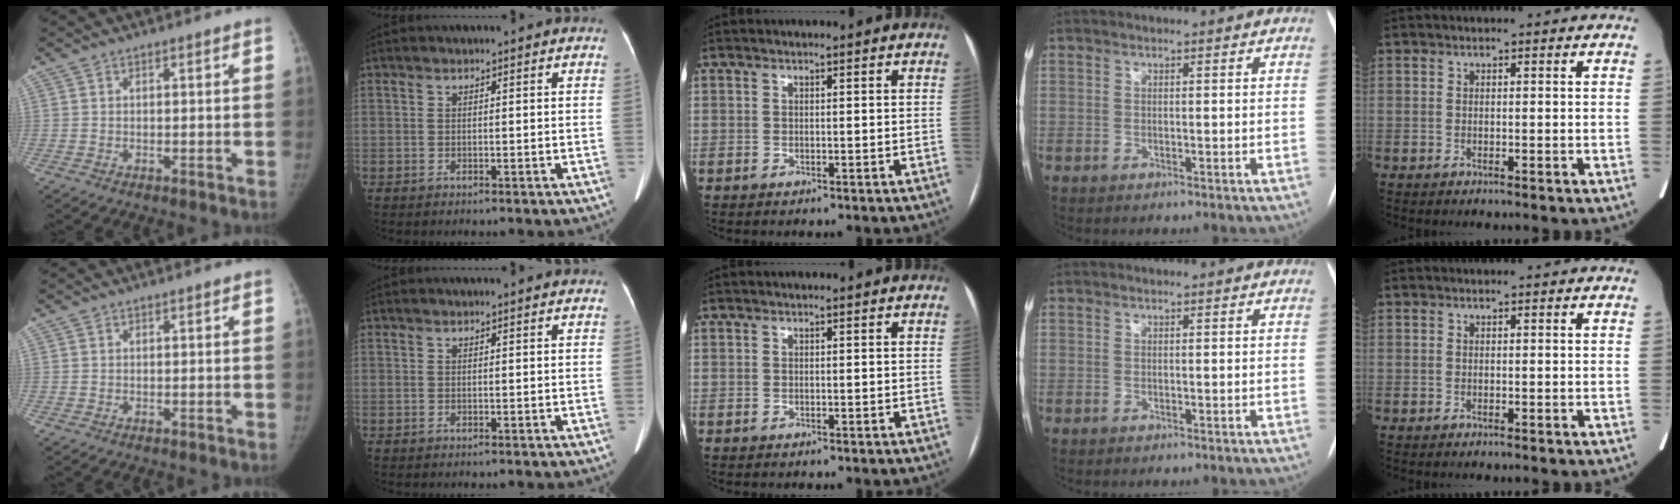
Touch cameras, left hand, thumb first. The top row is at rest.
{"index": {"total": 0.9, "force": [0.9, 0.1, 0.3], "torque": [-0.009, 0.005, 0.010]}}